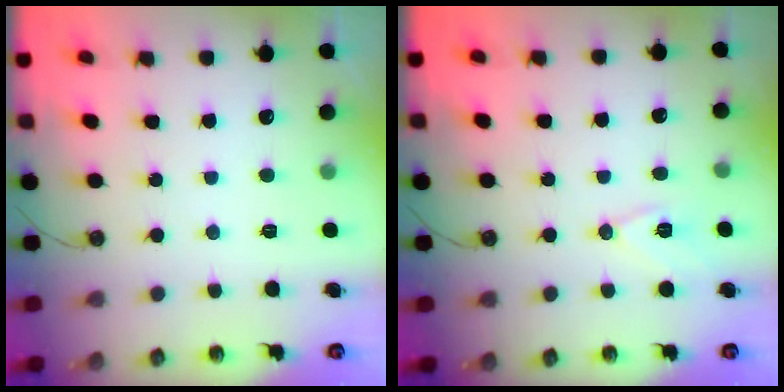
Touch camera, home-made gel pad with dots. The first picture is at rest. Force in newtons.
{"total": 8.4, "press": 7.5, "slide": 3.8}